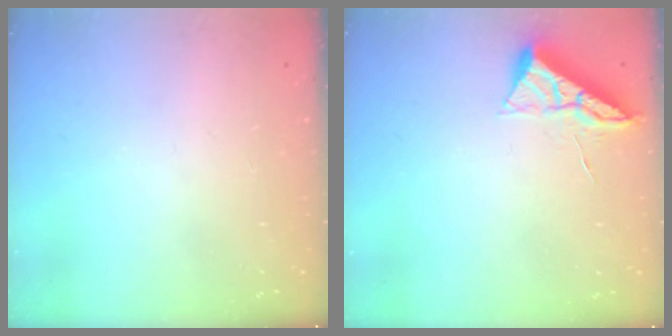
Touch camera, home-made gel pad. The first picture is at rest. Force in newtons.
{"total": 6.6, "press": 6.6, "slide": 0.7}